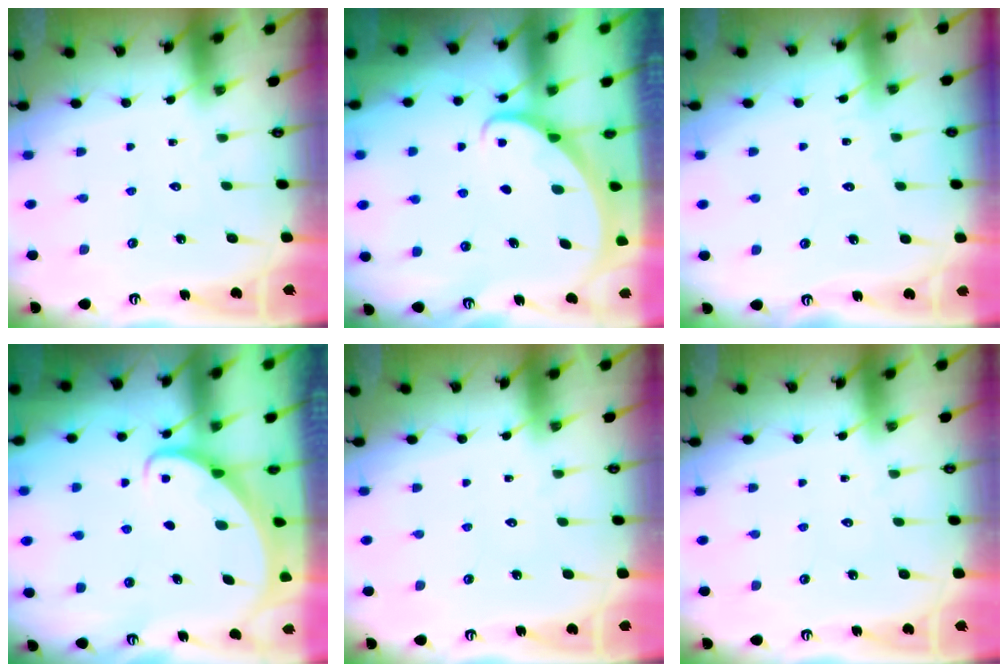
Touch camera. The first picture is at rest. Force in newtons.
{"total": 2.3, "press": 2.3, "slide": 0.1}
{"total": 2.9, "press": 2.9, "slide": 0.3}
{"total": 2.2, "press": 2.2, "slide": 0.1}
{"total": 0.0}
{"total": 0.0}